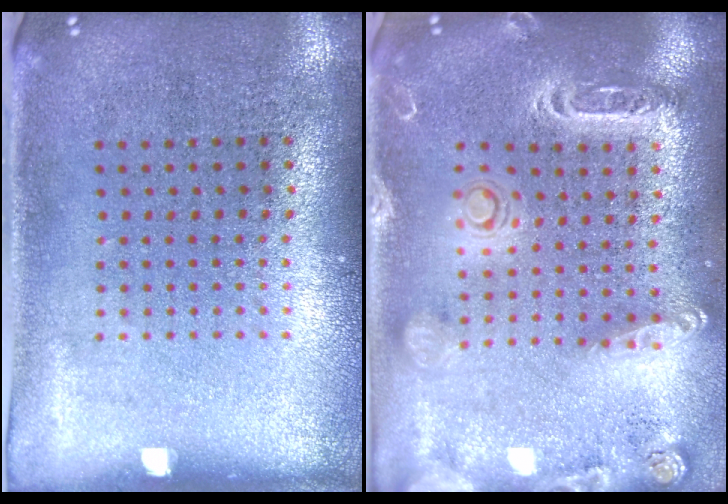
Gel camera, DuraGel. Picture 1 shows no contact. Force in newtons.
{"total": 2.1, "press": 1.9, "slide": 0.9}